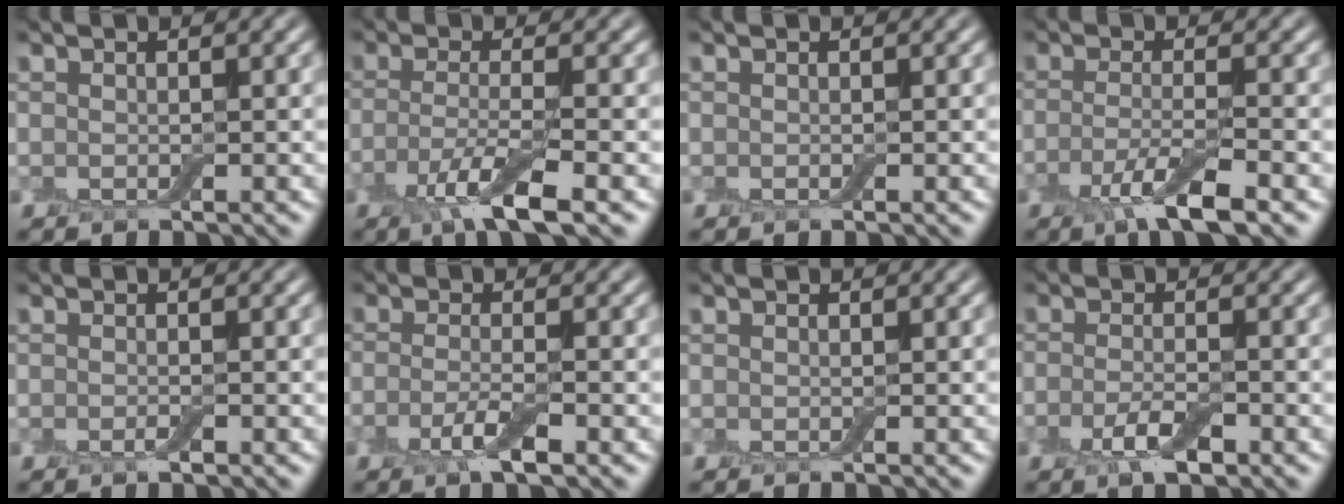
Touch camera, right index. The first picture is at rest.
{"total": 4.8, "force": [-2.1, 1.0, 4.2], "torque": [-0.083, -0.008, -0.046]}
{"total": 0.0}
{"total": 4.4, "force": [-2.2, 0.9, 3.7], "torque": [-0.072, -0.006, -0.048]}
{"total": 0.7, "force": [-0.3, 0.2, 0.6], "torque": [-0.011, -0.002, -0.006]}
{"total": 2.7, "force": [-1.2, 0.7, 2.4], "torque": [-0.049, -0.002, -0.026]}
{"total": 0.0}
{"total": 2.9, "force": [-1.4, 1.0, 2.3], "torque": [-0.051, -0.004, -0.028]}